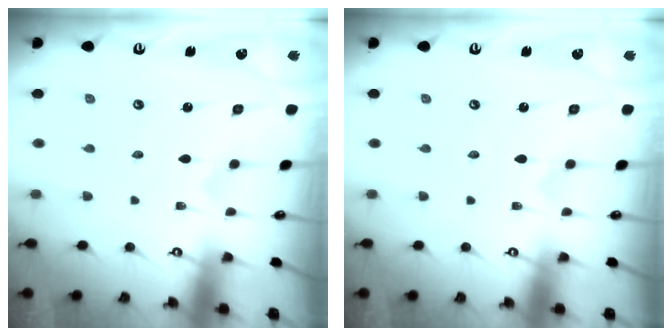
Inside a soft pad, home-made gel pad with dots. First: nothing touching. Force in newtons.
{"total": 0.0}